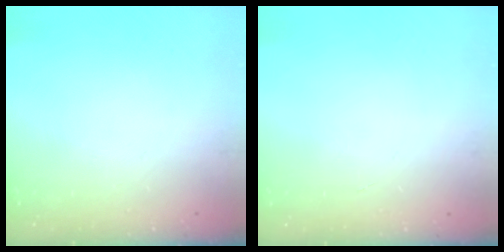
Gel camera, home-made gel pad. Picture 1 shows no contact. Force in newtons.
{"total": 0.0}